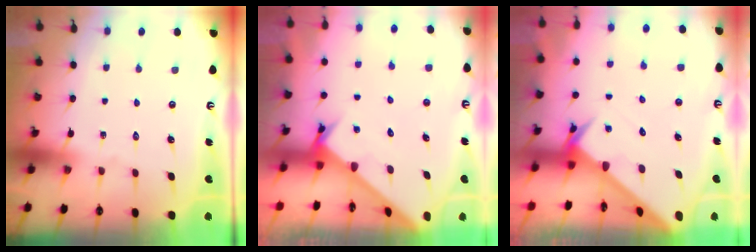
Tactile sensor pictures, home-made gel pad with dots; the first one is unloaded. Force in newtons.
{"total": 2.4, "press": 2.4, "slide": 0.1}
{"total": 2.7, "press": 2.7, "slide": 0.1}